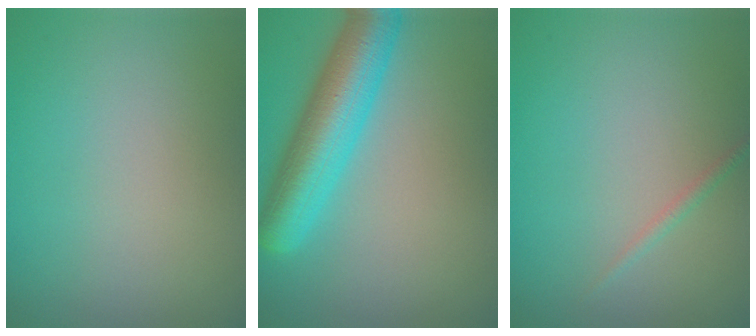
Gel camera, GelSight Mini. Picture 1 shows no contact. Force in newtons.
{"total": 7.1, "press": 7.1, "slide": 0.3}
{"total": 0.7, "press": 0.7, "slide": 0.1}